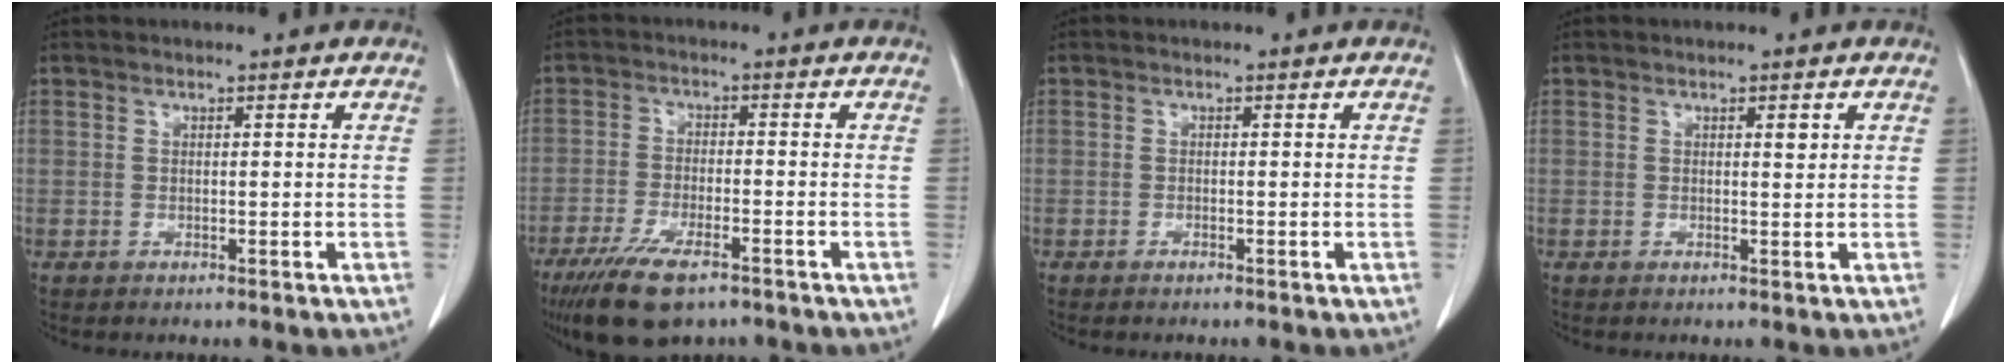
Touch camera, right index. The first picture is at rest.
{"total": 10.2, "force": [-7.0, 3.0, 6.7], "torque": [-0.124, -0.018, -0.118]}
{"total": 0.6, "force": [-0.5, 0.0, 0.3], "torque": [-0.011, -0.001, -0.008]}
{"total": 1.1, "force": [0.5, 0.3, 0.9], "torque": [-0.014, -0.001, 0.006]}